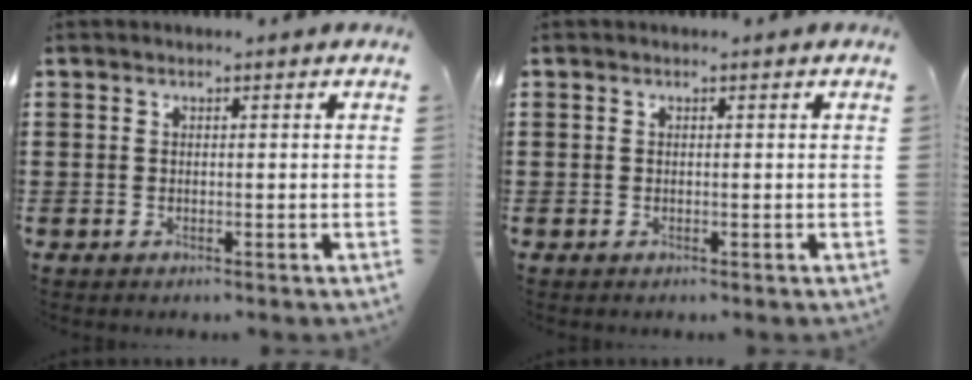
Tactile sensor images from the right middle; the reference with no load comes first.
{"total": 0.0}